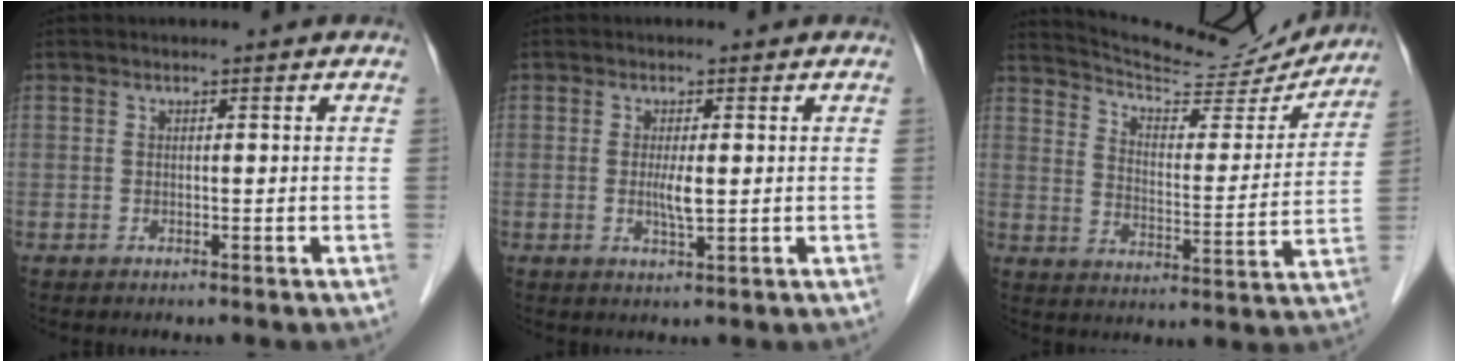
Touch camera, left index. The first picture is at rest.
{"total": 2.5, "force": [-0.4, 0.2, 2.4], "torque": [-0.051, -0.010, -0.006]}
{"total": 16.8, "force": [16.3, 1.8, 3.4], "torque": [-0.058, -0.041, 0.224]}